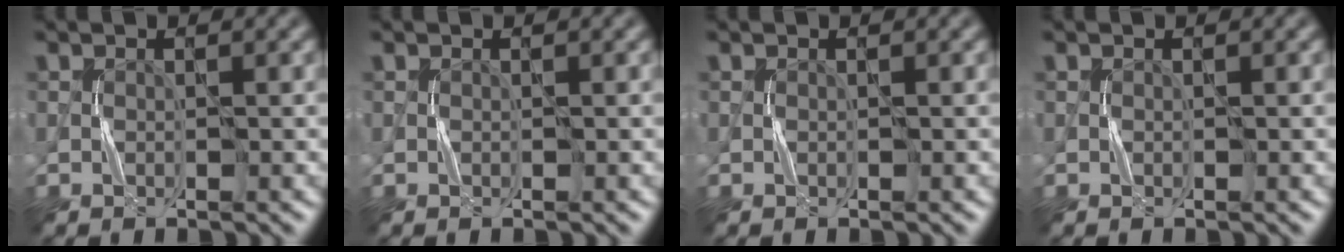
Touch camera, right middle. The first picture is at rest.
{"total": 0.0}
{"total": 0.0}
{"total": 0.0}